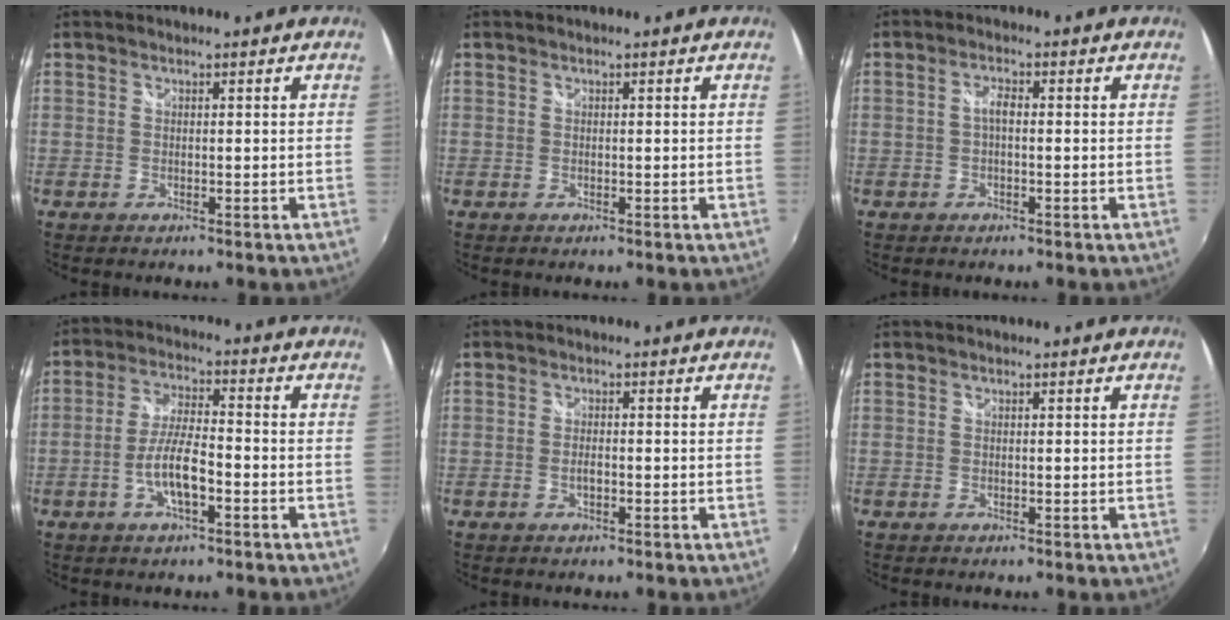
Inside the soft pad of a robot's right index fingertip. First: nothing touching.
{"total": 0.0}
{"total": 1.9, "force": [-0.3, 0.8, 1.7], "torque": [-0.034, 0.007, -0.008]}
{"total": 7.3, "force": [-2.8, 1.8, 6.5], "torque": [-0.132, 0.007, -0.050]}
{"total": 1.4, "force": [-0.3, 0.6, 1.3], "torque": [-0.026, 0.004, -0.007]}
{"total": 0.0}